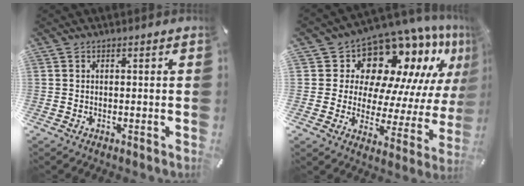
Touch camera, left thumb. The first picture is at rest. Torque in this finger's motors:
{"motor_torque": [2.65, 2.36, 0.36, -0.20, 0.09]}